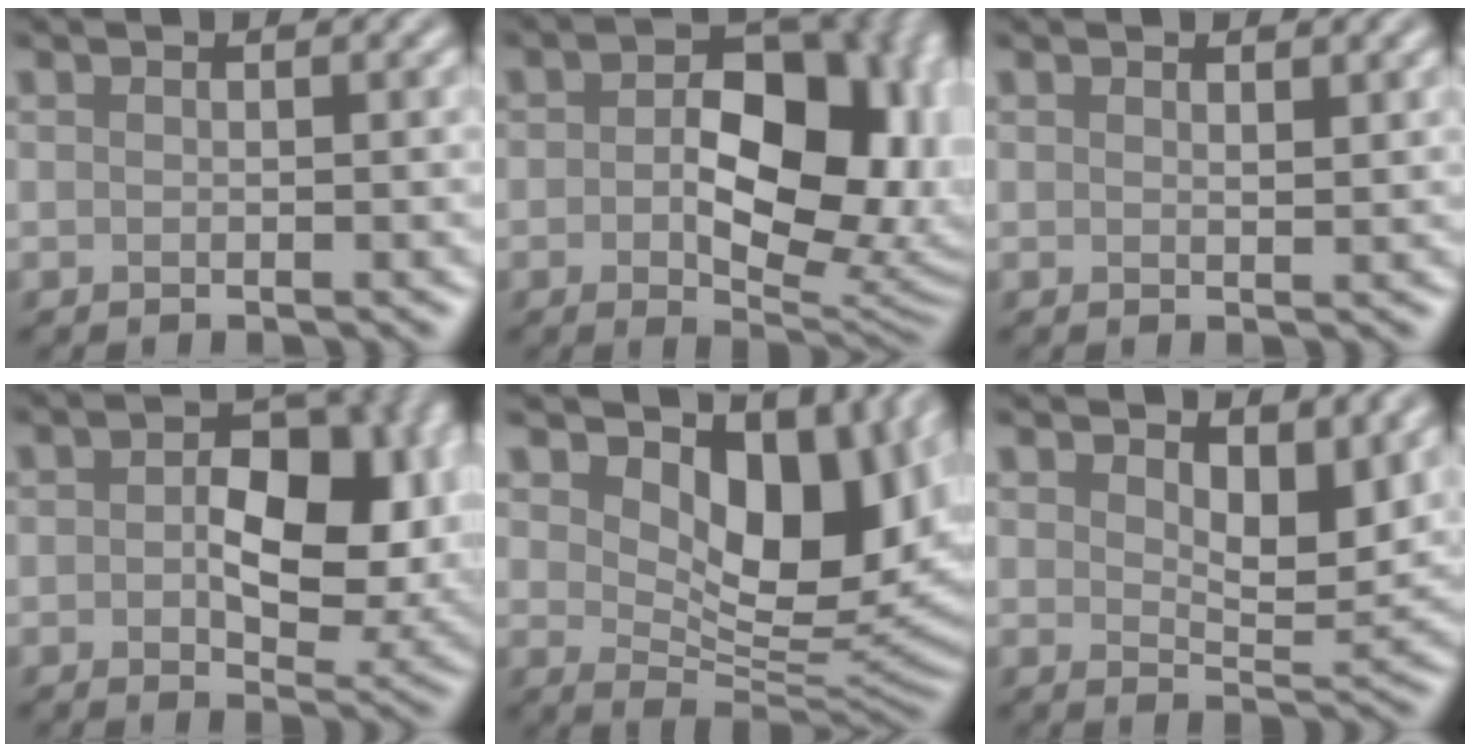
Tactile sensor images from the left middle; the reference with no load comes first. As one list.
[{"total": 14.7, "force": [0.4, 9.3, 11.4], "torque": [-0.125, -0.006, 0.021]}, {"total": 0.7, "force": [0.6, 0.1, 0.3], "torque": [-0.004, -0.003, 0.011]}, {"total": 9.6, "force": [0.5, 5.7, 7.7], "torque": [-0.093, 0.003, 0.003]}, {"total": 11.6, "force": [4.7, 6.1, 8.7], "torque": [-0.128, -0.013, 0.081]}, {"total": 4.3, "force": [2.5, 1.9, 3.0], "torque": [-0.051, -0.009, 0.037]}]